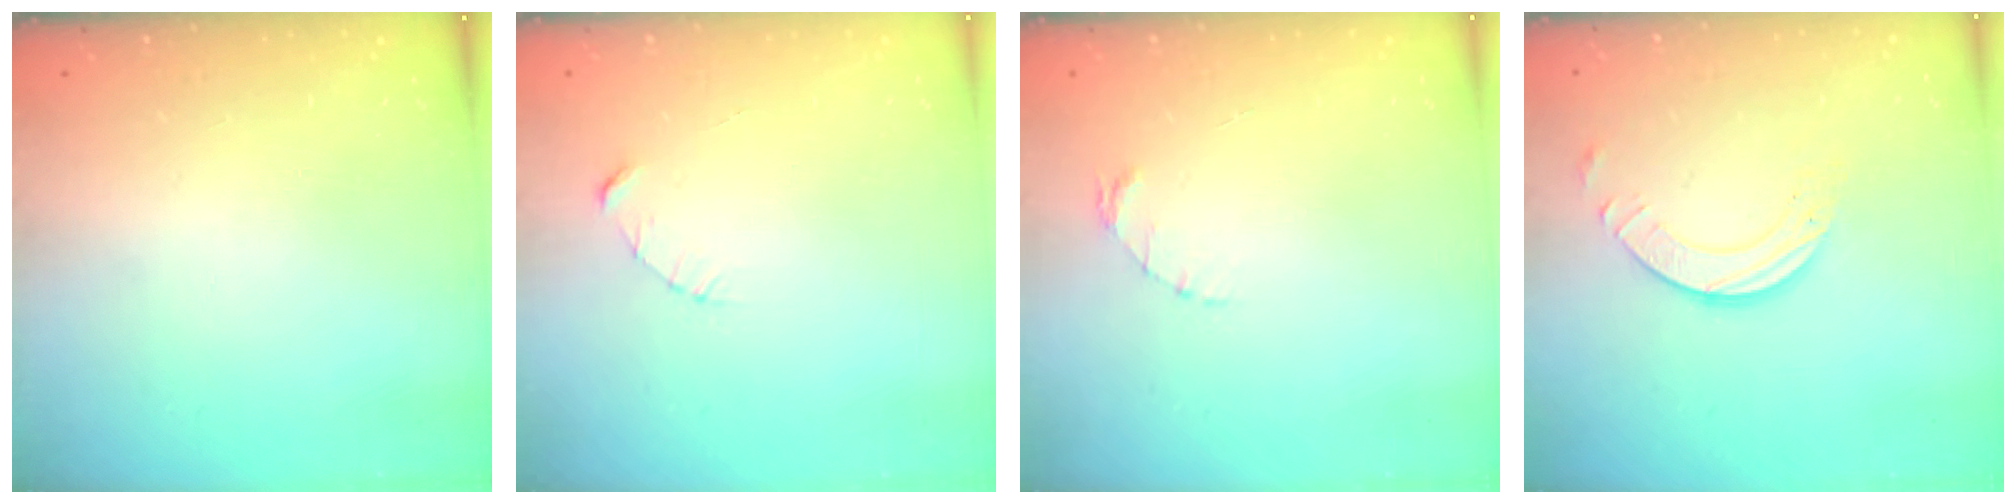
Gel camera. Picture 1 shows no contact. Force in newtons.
{"total": 2.3, "press": 2.3, "slide": 0.3}
{"total": 1.6, "press": 1.5, "slide": 0.3}
{"total": 5.8, "press": 5.8, "slide": 0.6}